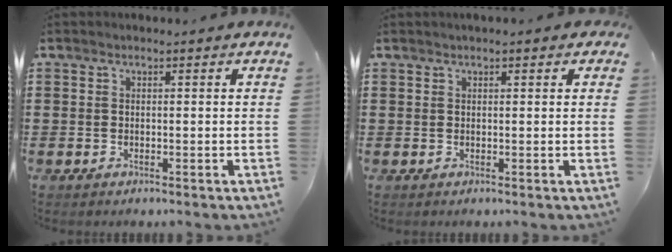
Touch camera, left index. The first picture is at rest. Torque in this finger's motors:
{"motor_torque": [1.17, -0.97, 0.56, 0.12]}